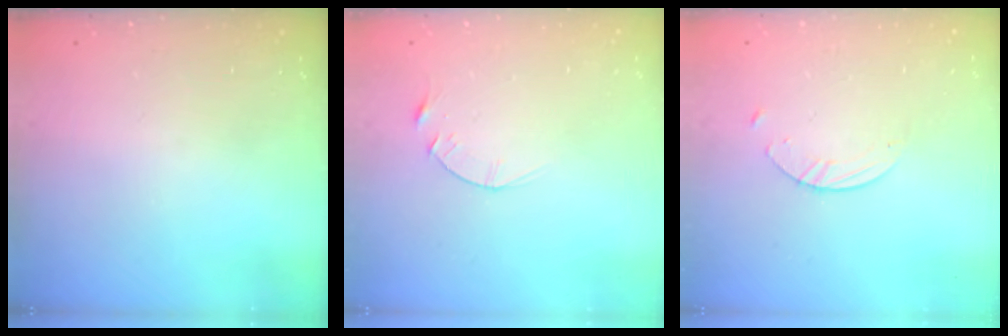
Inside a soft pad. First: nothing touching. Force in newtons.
{"total": 3.1, "press": 3.1, "slide": 0.4}
{"total": 2.7, "press": 2.6, "slide": 0.3}